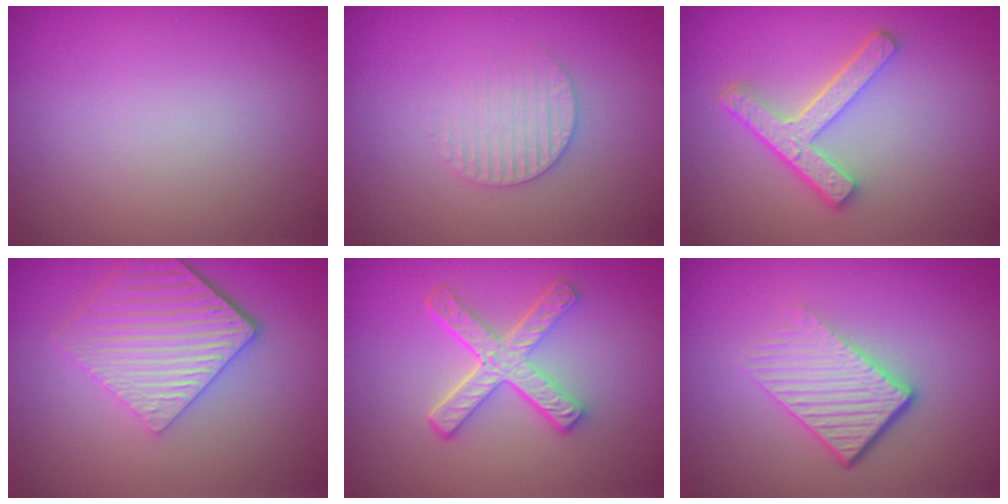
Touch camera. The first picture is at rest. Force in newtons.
{"total": 2.2, "press": 2.1, "slide": 0.5}
{"total": 4.2, "press": 3.2, "slide": 2.8}
{"total": 5.5, "press": 4.2, "slide": 3.5}
{"total": 4.9, "press": 3.5, "slide": 3.4}
{"total": 4.7, "press": 2.8, "slide": 3.8}